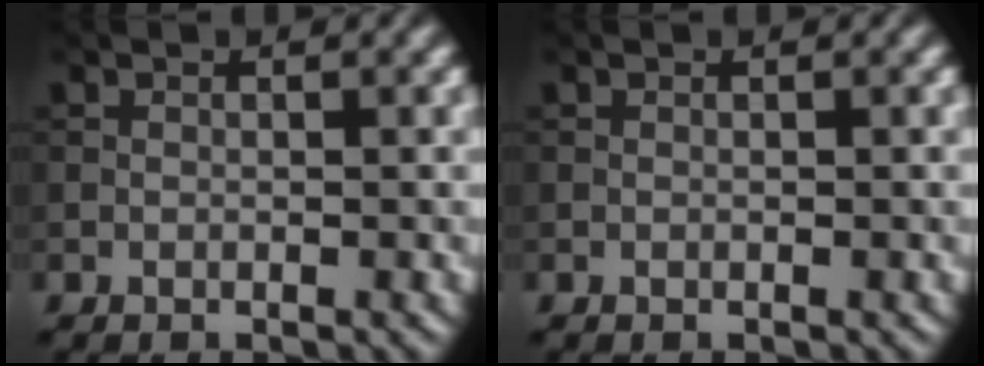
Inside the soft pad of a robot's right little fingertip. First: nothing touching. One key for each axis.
{"total": 0.0}